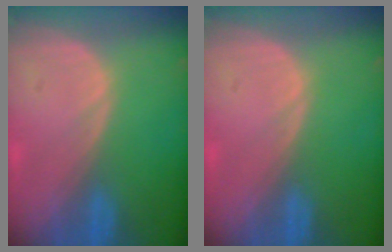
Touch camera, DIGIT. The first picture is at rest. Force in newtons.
{"total": 0.0}